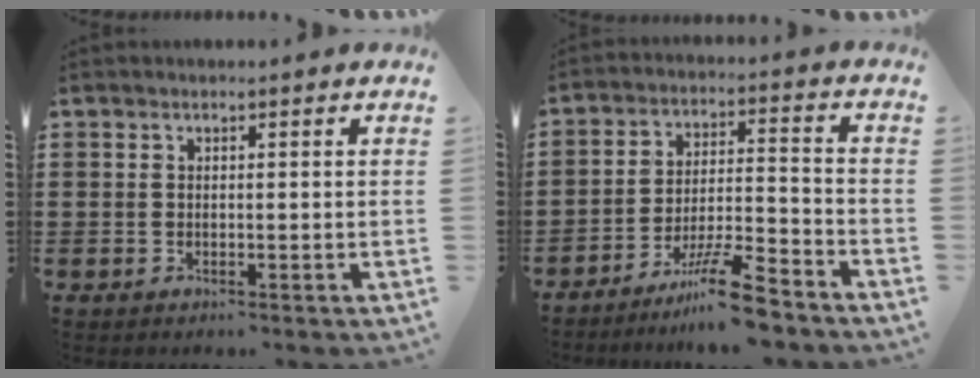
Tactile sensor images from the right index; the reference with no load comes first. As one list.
[{"total": 9.7, "force": [-7.7, 0.7, 5.8], "torque": [-0.097, 0.018, -0.144]}]